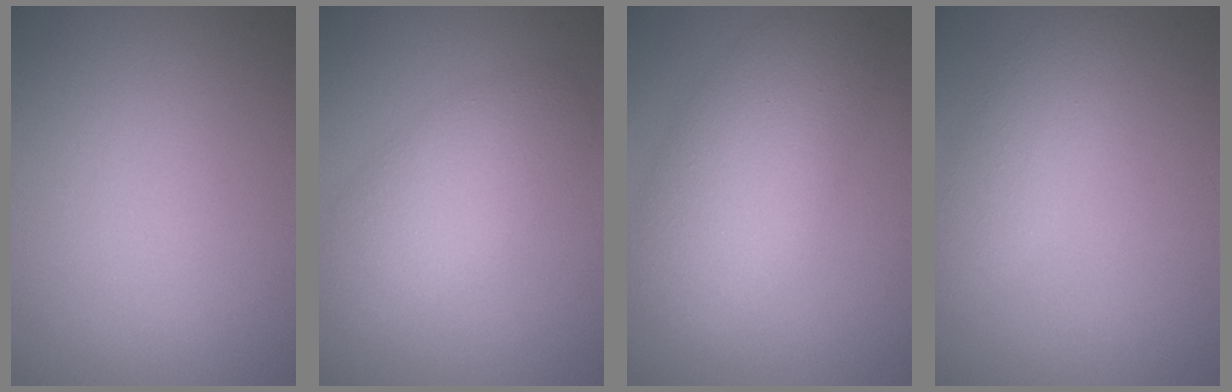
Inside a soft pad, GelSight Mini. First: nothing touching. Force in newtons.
{"total": 4.4, "press": 4.4, "slide": 0.4}
{"total": 7.0, "press": 7.0, "slide": 0.2}
{"total": 2.8, "press": 2.8, "slide": 0.2}